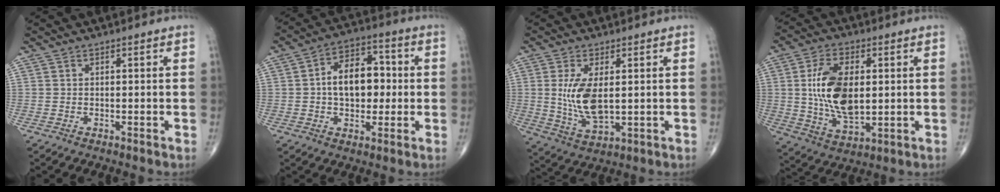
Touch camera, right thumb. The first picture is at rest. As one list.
[{"total": 11.9, "force": [0.3, 7.6, 9.2], "torque": [-0.115, 0.024, -0.001]}, {"total": 9.6, "force": [1.0, 4.4, 8.5], "torque": [-0.170, -0.017, 0.032]}, {"total": 14.3, "force": [1.5, 7.7, 12.0], "torque": [-0.217, -0.010, 0.035]}]